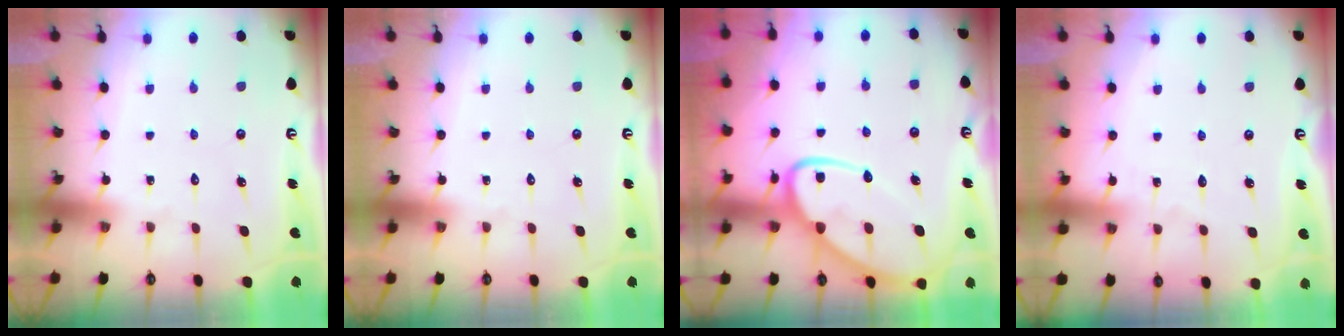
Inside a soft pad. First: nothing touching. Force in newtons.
{"total": 0.0}
{"total": 14.6, "press": 14.6, "slide": 1.5}
{"total": 1.7, "press": 1.7, "slide": 0.2}